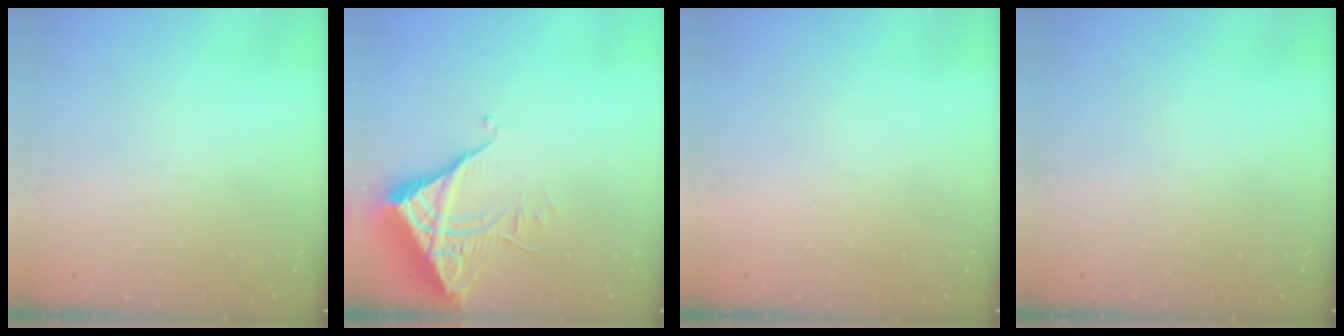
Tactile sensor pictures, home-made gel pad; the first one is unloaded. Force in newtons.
{"total": 6.6, "press": 6.6, "slide": 0.4}
{"total": 1.7, "press": 1.6, "slide": 0.1}
{"total": 0.0}